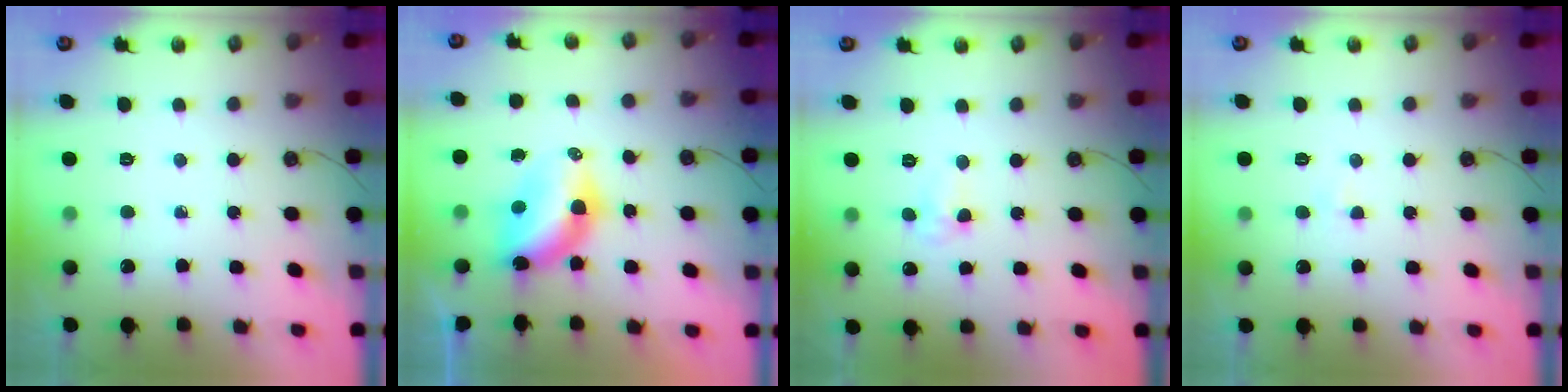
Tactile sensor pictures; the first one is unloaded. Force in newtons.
{"total": 8.6, "press": 7.8, "slide": 3.6}
{"total": 3.5, "press": 3.5, "slide": 0.5}
{"total": 2.1, "press": 2.1, "slide": 0.4}